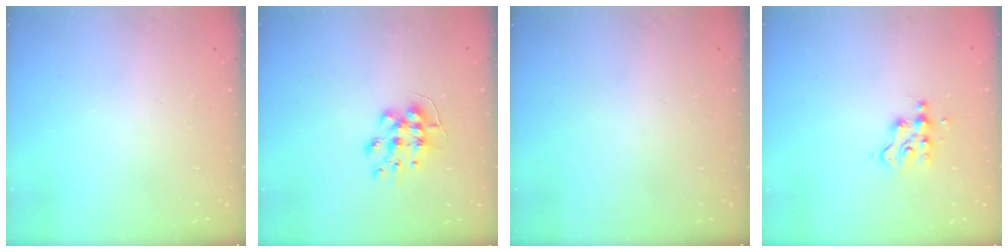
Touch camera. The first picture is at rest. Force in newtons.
{"total": 8.6, "press": 8.6, "slide": 0.6}
{"total": 0.0}
{"total": 4.8, "press": 4.7, "slide": 0.4}